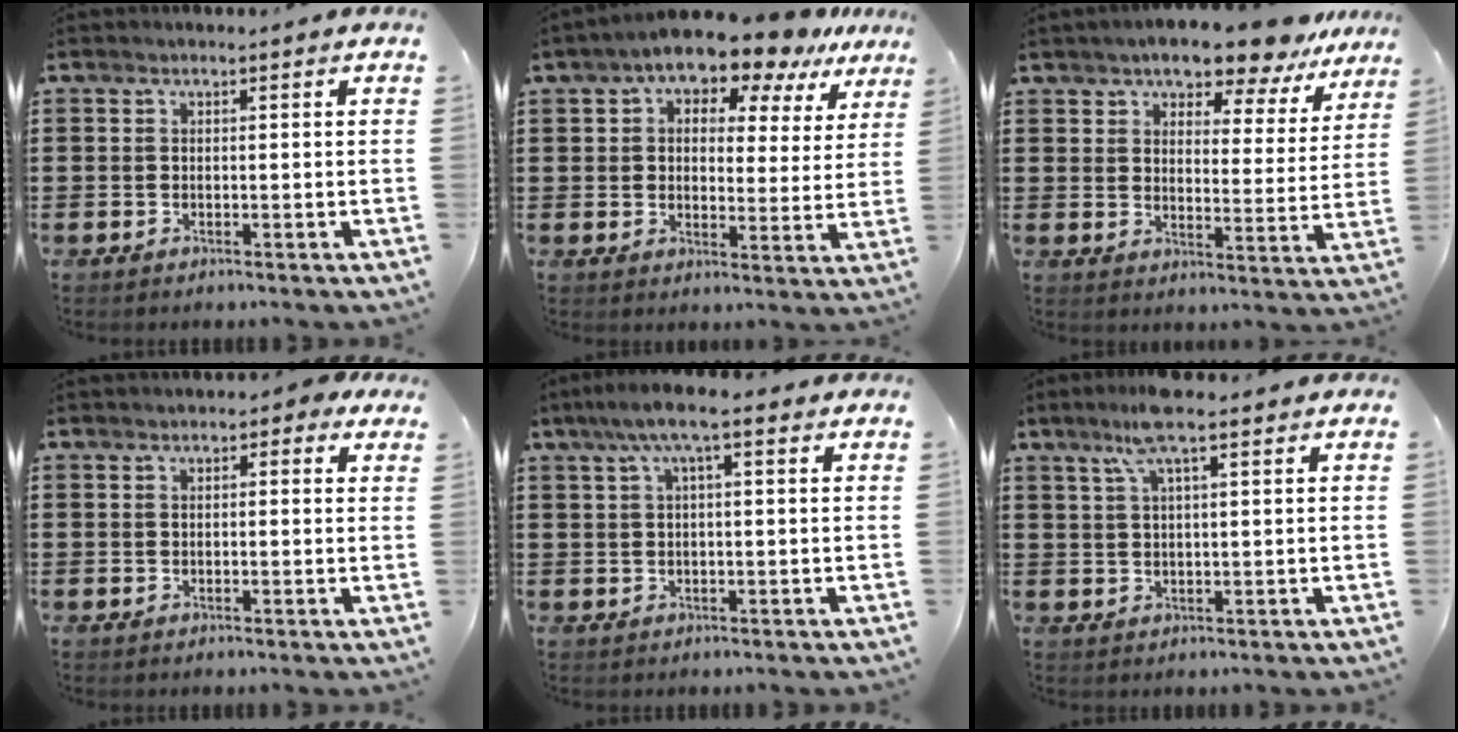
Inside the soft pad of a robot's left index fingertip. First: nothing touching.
{"total": 8.6, "force": [7.3, 2.8, 3.6], "torque": [-0.080, -0.032, 0.127]}
{"total": 7.9, "force": [7.3, 1.2, 2.9], "torque": [-0.070, -0.037, 0.127]}
{"total": 1.6, "force": [1.1, 0.7, 1.0], "torque": [-0.015, 0.003, 0.017]}
{"total": 5.8, "force": [2.9, 1.0, 4.9], "torque": [-0.100, 0.009, 0.049]}
{"total": 6.7, "force": [4.1, 0.8, 5.3], "torque": [-0.111, 0.008, 0.072]}